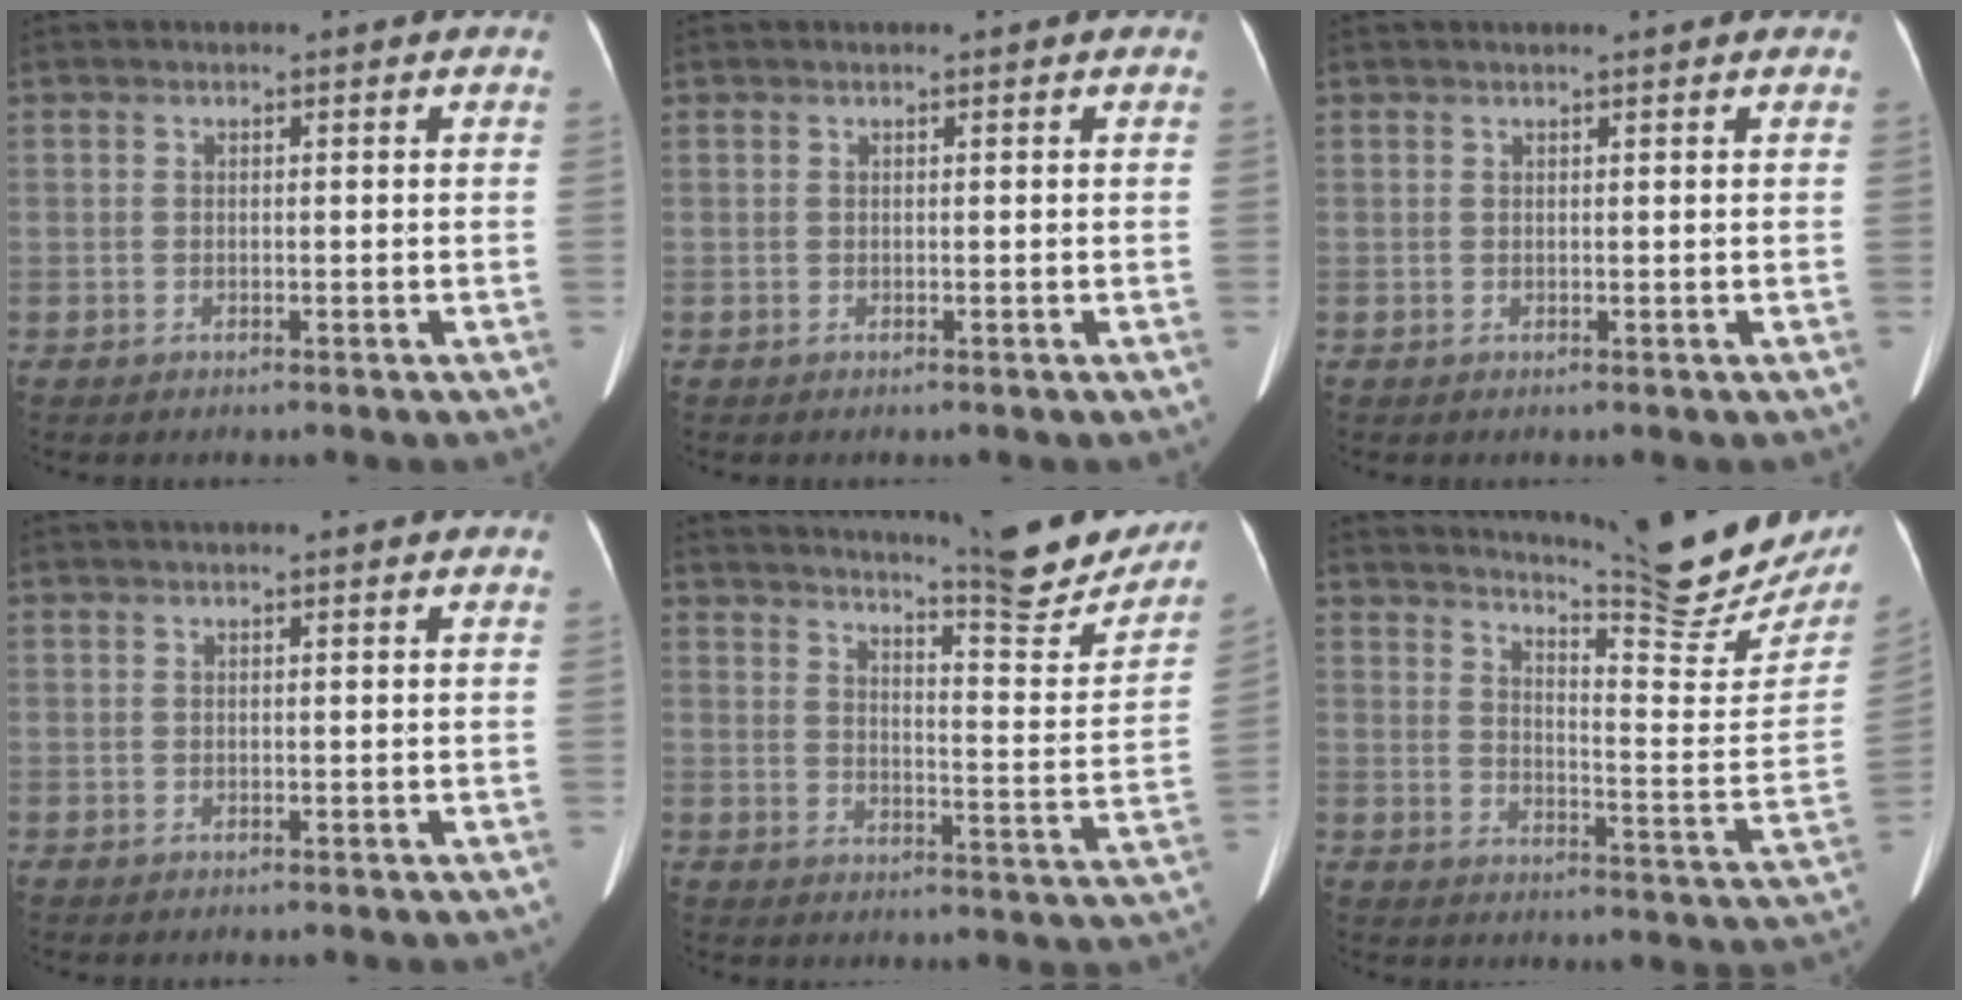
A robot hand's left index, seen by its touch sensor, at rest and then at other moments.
{"total": 0.0}
{"total": 2.0, "force": [1.8, -0.1, 0.9], "torque": [-0.011, 0.015, 0.024]}
{"total": 0.9, "force": [0.7, -0.1, 0.6], "torque": [-0.010, 0.015, 0.014]}
{"total": 20.8, "force": [18.6, 1.4, 9.2], "torque": [-0.129, -0.064, 0.228]}
{"total": 22.3, "force": [20.0, 2.0, 9.6], "torque": [-0.146, -0.083, 0.250]}